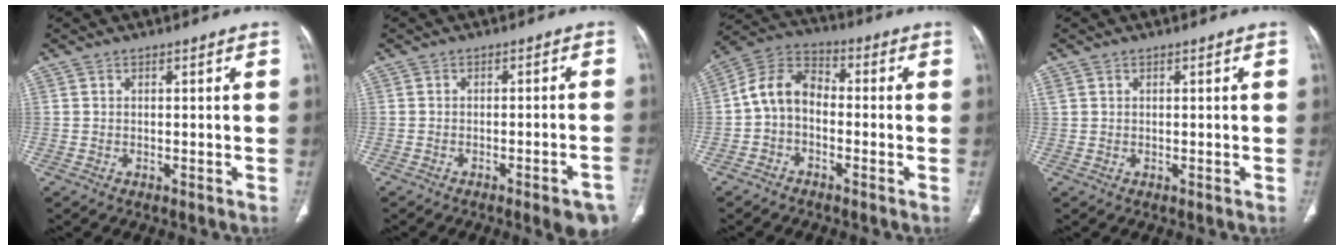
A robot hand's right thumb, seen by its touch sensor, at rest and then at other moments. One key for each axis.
{"total": 7.5, "fx": -4.8, "fy": 1.4, "fz": 5.6, "tx": -0.055, "ty": 0.019, "tz": -0.057}
{"total": 8.4, "fx": -1.4, "fy": 5.9, "fz": 5.8, "tx": -0.096, "ty": 0.033, "tz": -0.043}
{"total": 0.9, "fx": 0.4, "fy": 0.7, "fz": 0.2, "tx": -0.003, "ty": 0.009, "tz": 0.010}